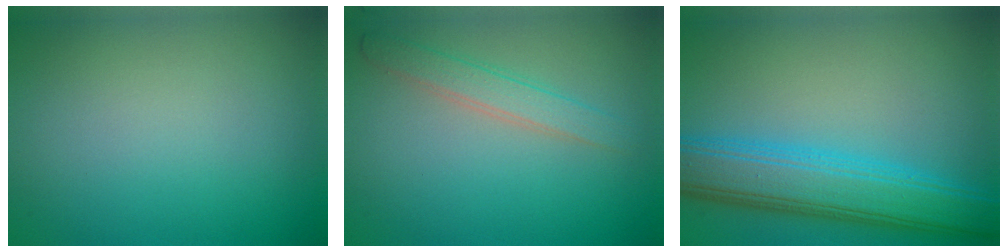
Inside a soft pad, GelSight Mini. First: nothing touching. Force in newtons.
{"total": 2.3, "press": 2.3, "slide": 0.1}
{"total": 7.8, "press": 7.8, "slide": 0.3}